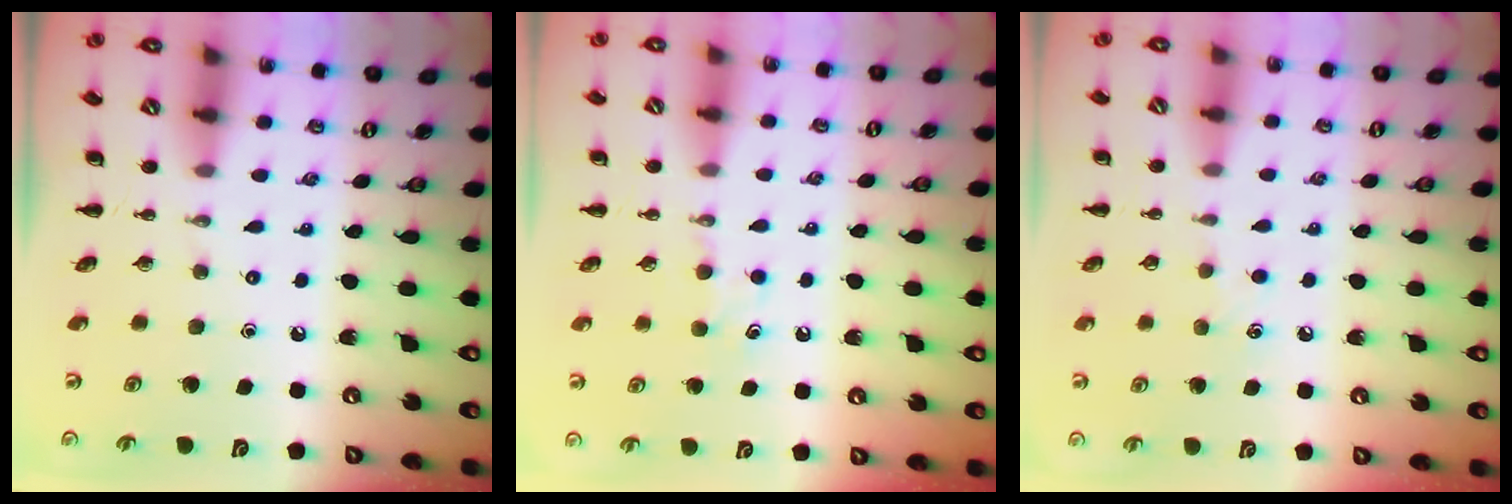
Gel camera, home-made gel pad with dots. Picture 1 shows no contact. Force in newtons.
{"total": 5.0, "press": 4.8, "slide": 1.4}
{"total": 4.4, "press": 4.2, "slide": 1.5}